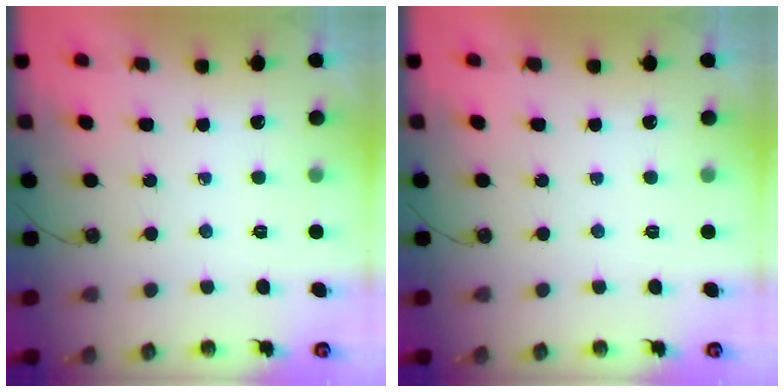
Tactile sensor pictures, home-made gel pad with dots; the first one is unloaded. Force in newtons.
{"total": 0.0}